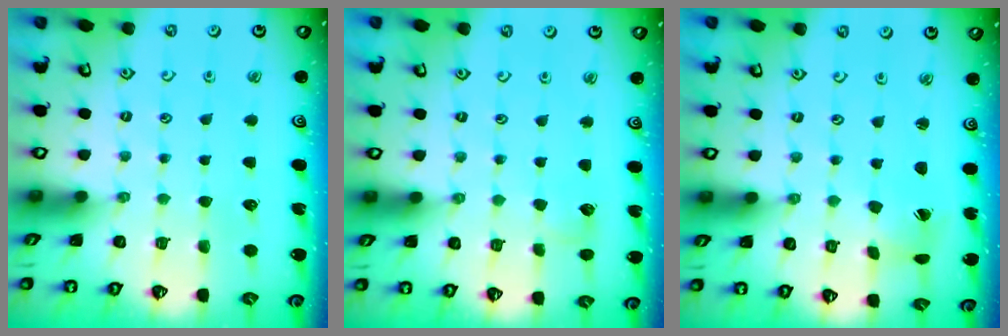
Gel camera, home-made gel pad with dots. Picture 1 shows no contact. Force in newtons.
{"total": 4.1, "press": 4.0, "slide": 0.4}
{"total": 2.2, "press": 2.2, "slide": 0.3}